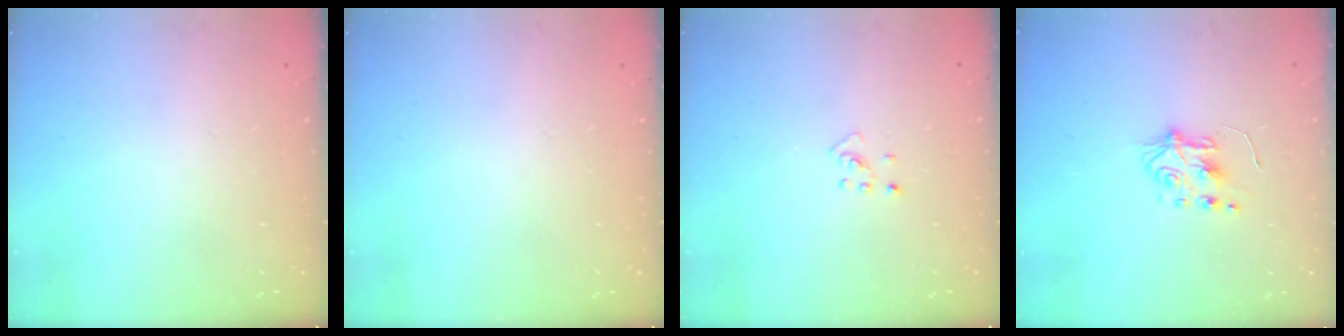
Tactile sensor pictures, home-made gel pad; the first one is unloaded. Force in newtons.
{"total": 0.0}
{"total": 2.7, "press": 2.7, "slide": 0.5}
{"total": 5.8, "press": 5.8, "slide": 0.6}